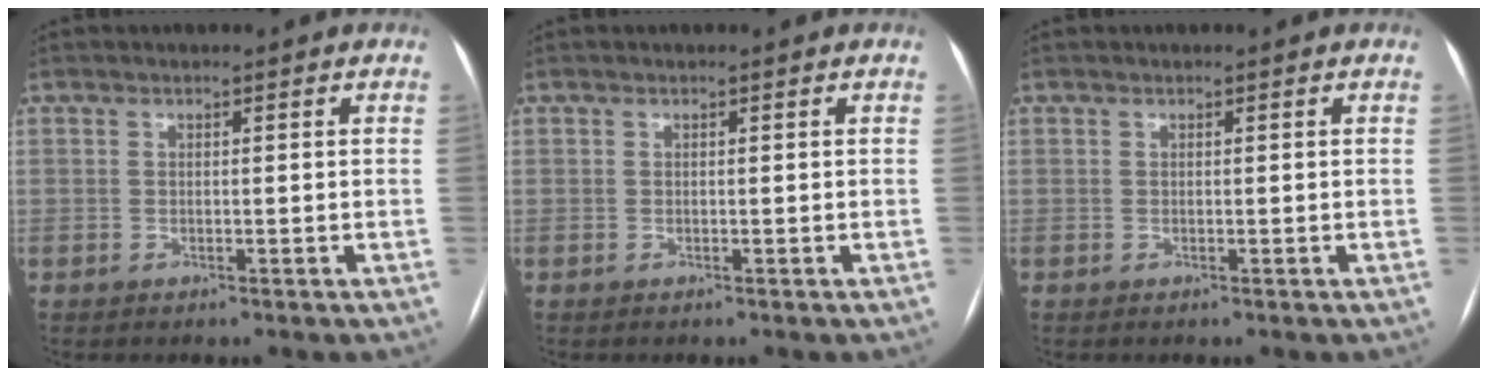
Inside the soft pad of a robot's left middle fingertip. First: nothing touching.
{"total": 0.0}
{"total": 0.0}